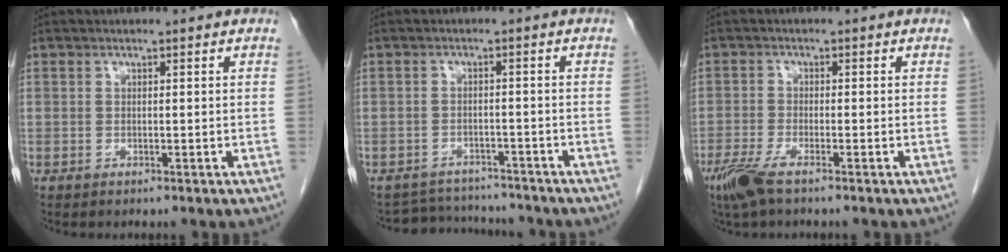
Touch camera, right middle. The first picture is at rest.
{"total": 6.5, "force": [-6.4, 1.3, -0.1], "torque": [0.004, 0.012, -0.089]}
{"total": 4.5, "force": [-3.1, 0.7, 3.3], "torque": [-0.073, -0.012, -0.062]}